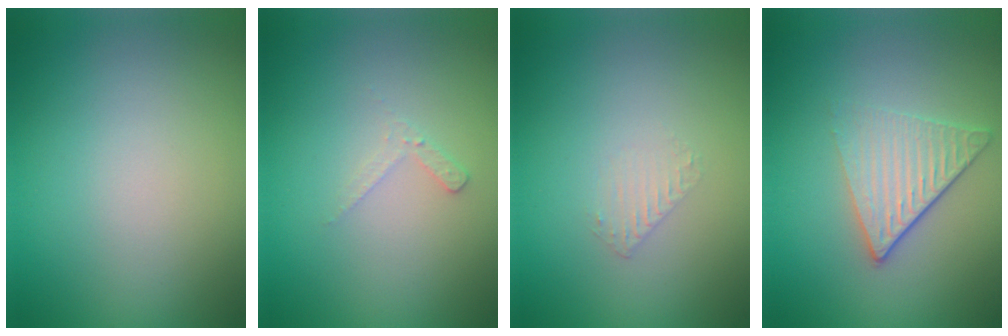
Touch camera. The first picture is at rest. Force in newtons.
{"total": 1.2, "press": 1.1, "slide": 0.3}
{"total": 0.6, "press": 0.4, "slide": 0.5}
{"total": 3.5, "press": 2.8, "slide": 2.2}